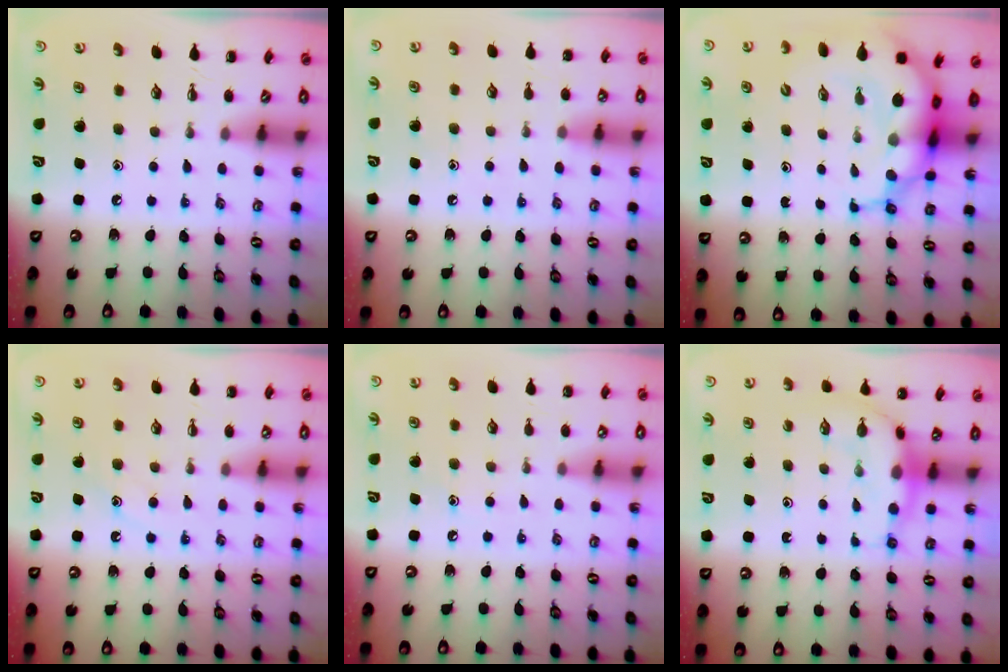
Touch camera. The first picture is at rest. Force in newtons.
{"total": 7.1, "press": 6.6, "slide": 2.6}
{"total": 10.4, "press": 10.0, "slide": 2.8}
{"total": 10.2, "press": 10.1, "slide": 1.3}
{"total": 6.0, "press": 5.7, "slide": 1.6}
{"total": 7.4, "press": 7.4, "slide": 0.7}